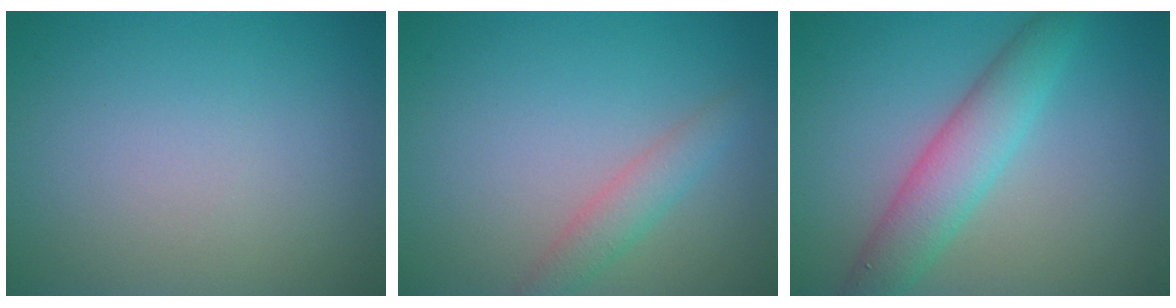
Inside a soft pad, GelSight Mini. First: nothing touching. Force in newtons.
{"total": 2.2, "press": 2.2, "slide": 0.1}
{"total": 4.8, "press": 4.8, "slide": 0.3}